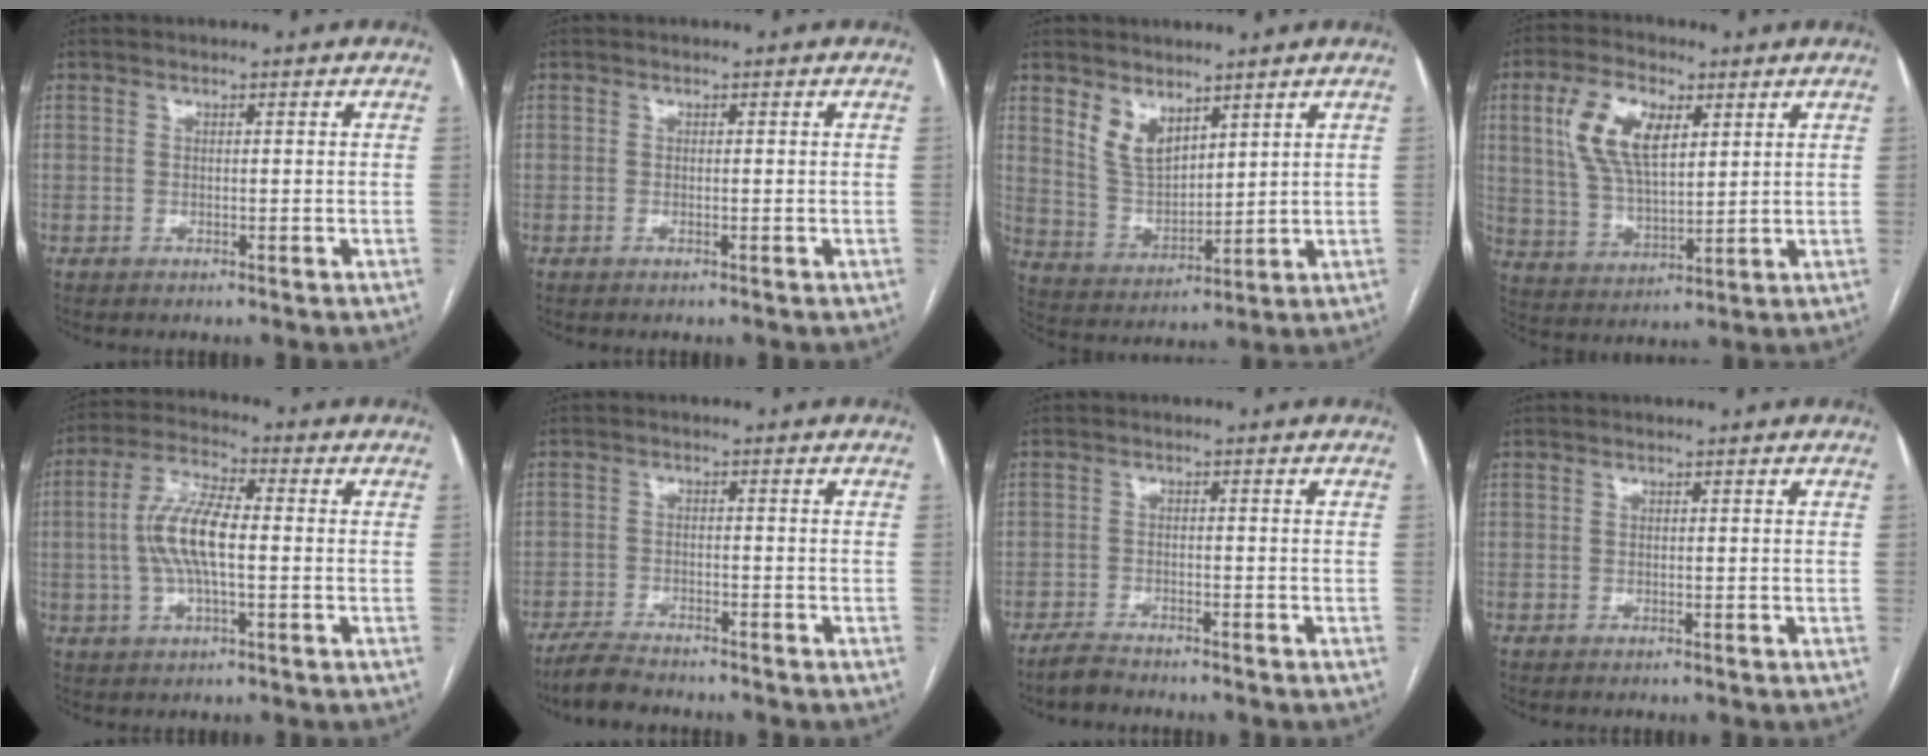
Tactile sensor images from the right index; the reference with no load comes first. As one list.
[{"total": 0.5, "force": [-0.2, 0.2, 0.4], "torque": [-0.010, -0.002, -0.003]}, {"total": 7.0, "force": [4.5, 3.6, 3.9], "torque": [-0.078, -0.002, 0.103]}, {"total": 11.2, "force": [4.2, 5.1, 9.1], "torque": [-0.193, 0.015, 0.083]}, {"total": 9.5, "force": [-0.3, 2.6, 9.2], "torque": [-0.192, 0.009, -0.009]}, {"total": 5.1, "force": [-4.6, 1.0, 1.9], "torque": [-0.039, -0.014, -0.084]}, {"total": 2.7, "force": [-2.6, 0.4, 0.8], "torque": [-0.020, -0.007, -0.049]}, {"total": 0.0}]